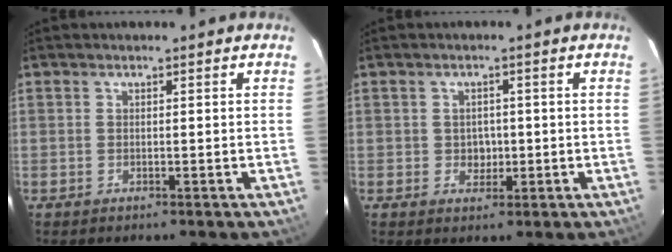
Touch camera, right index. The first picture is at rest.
{"total": 2.6, "force": [-0.2, 2.4, 0.9], "torque": [-0.016, 0.007, 0.002]}